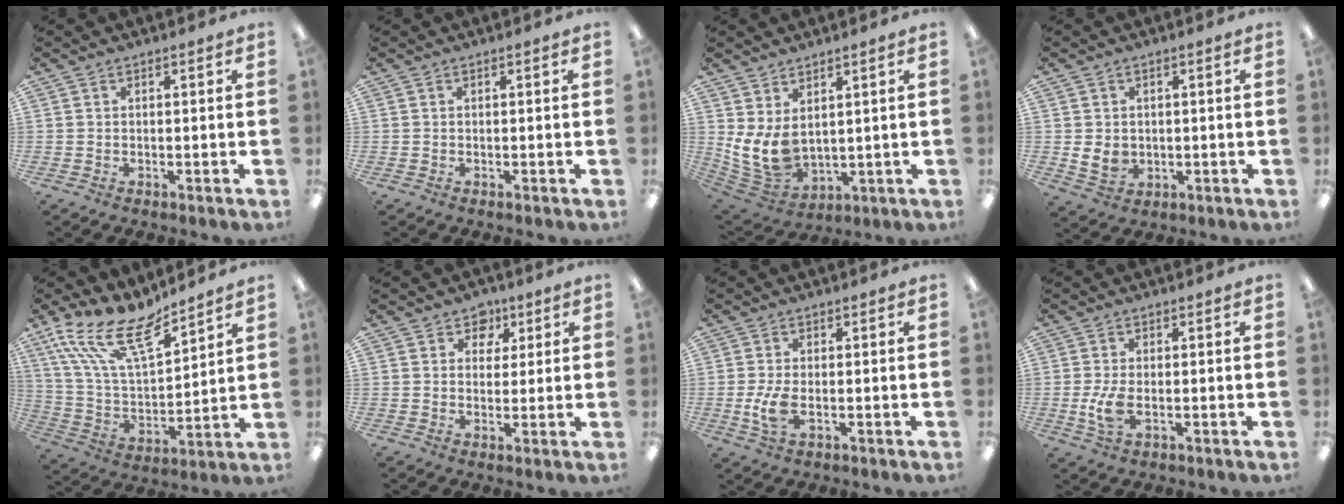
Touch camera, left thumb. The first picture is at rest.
{"total": 0.0}
{"total": 9.1, "force": [2.4, 5.9, 6.5], "torque": [-0.151, -0.021, 0.049]}
{"total": 4.4, "force": [0.4, 3.8, 2.2], "torque": [-0.034, -0.004, 0.009]}
{"total": 18.3, "force": [13.2, 6.4, 10.9], "torque": [-0.232, -0.083, 0.232]}
{"total": 5.1, "force": [2.9, 4.1, 1.1], "torque": [-0.005, -0.010, 0.049]}
{"total": 6.1, "force": [-0.9, 2.9, 5.2], "torque": [-0.103, -0.005, -0.018]}
{"total": 6.2, "force": [-0.9, 3.1, 5.2], "torque": [-0.104, -0.005, -0.017]}